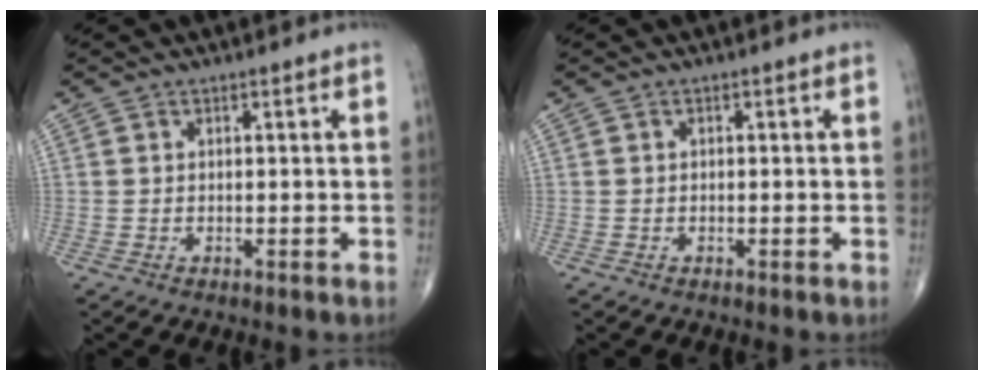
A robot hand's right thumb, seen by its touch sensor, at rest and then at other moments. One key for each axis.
{"total": 0.0}